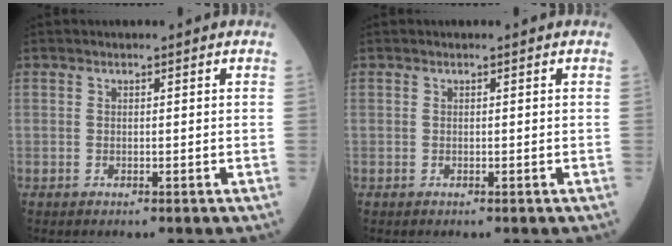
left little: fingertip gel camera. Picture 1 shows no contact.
{"total": 0.0}